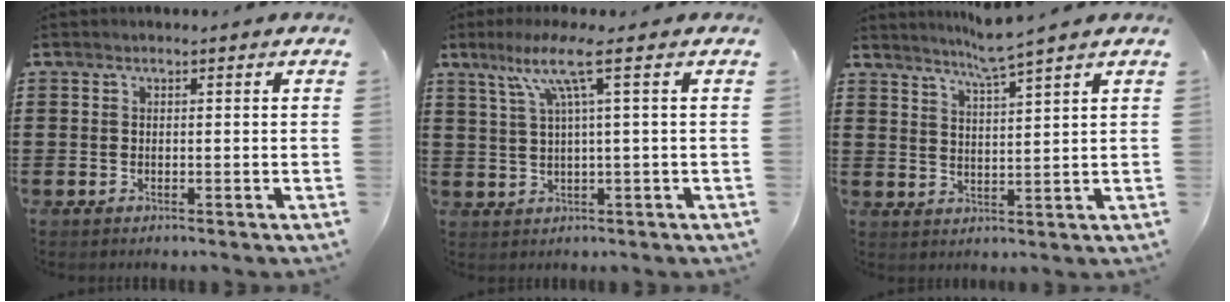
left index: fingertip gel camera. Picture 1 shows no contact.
{"total": 7.0, "force": [2.7, -0.1, 6.4], "torque": [-0.139, 0.000, 0.040]}
{"total": 4.7, "force": [4.0, -0.8, 2.3], "torque": [-0.057, -0.012, 0.069]}